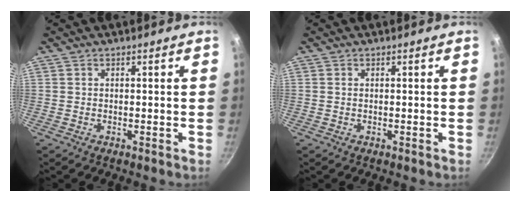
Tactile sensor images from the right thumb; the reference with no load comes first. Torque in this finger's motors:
{"motor_torque": [-0.35, 0.15, -0.16, 0.35, 0.01]}